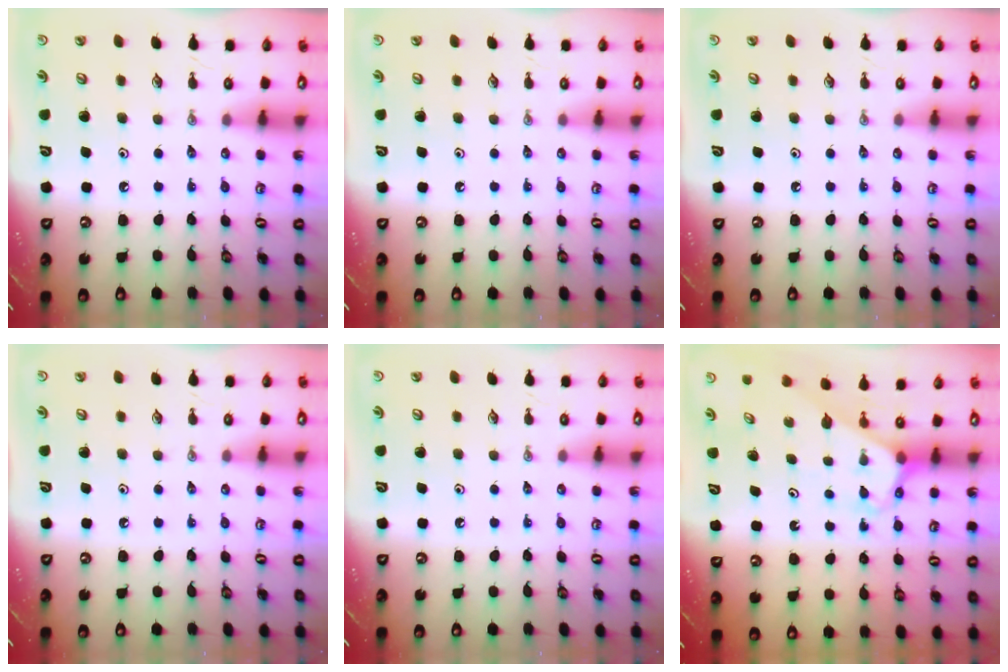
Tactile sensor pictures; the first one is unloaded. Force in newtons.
{"total": 0.0}
{"total": 0.0}
{"total": 0.0}
{"total": 0.0}
{"total": 3.2, "press": 3.2, "slide": 0.2}